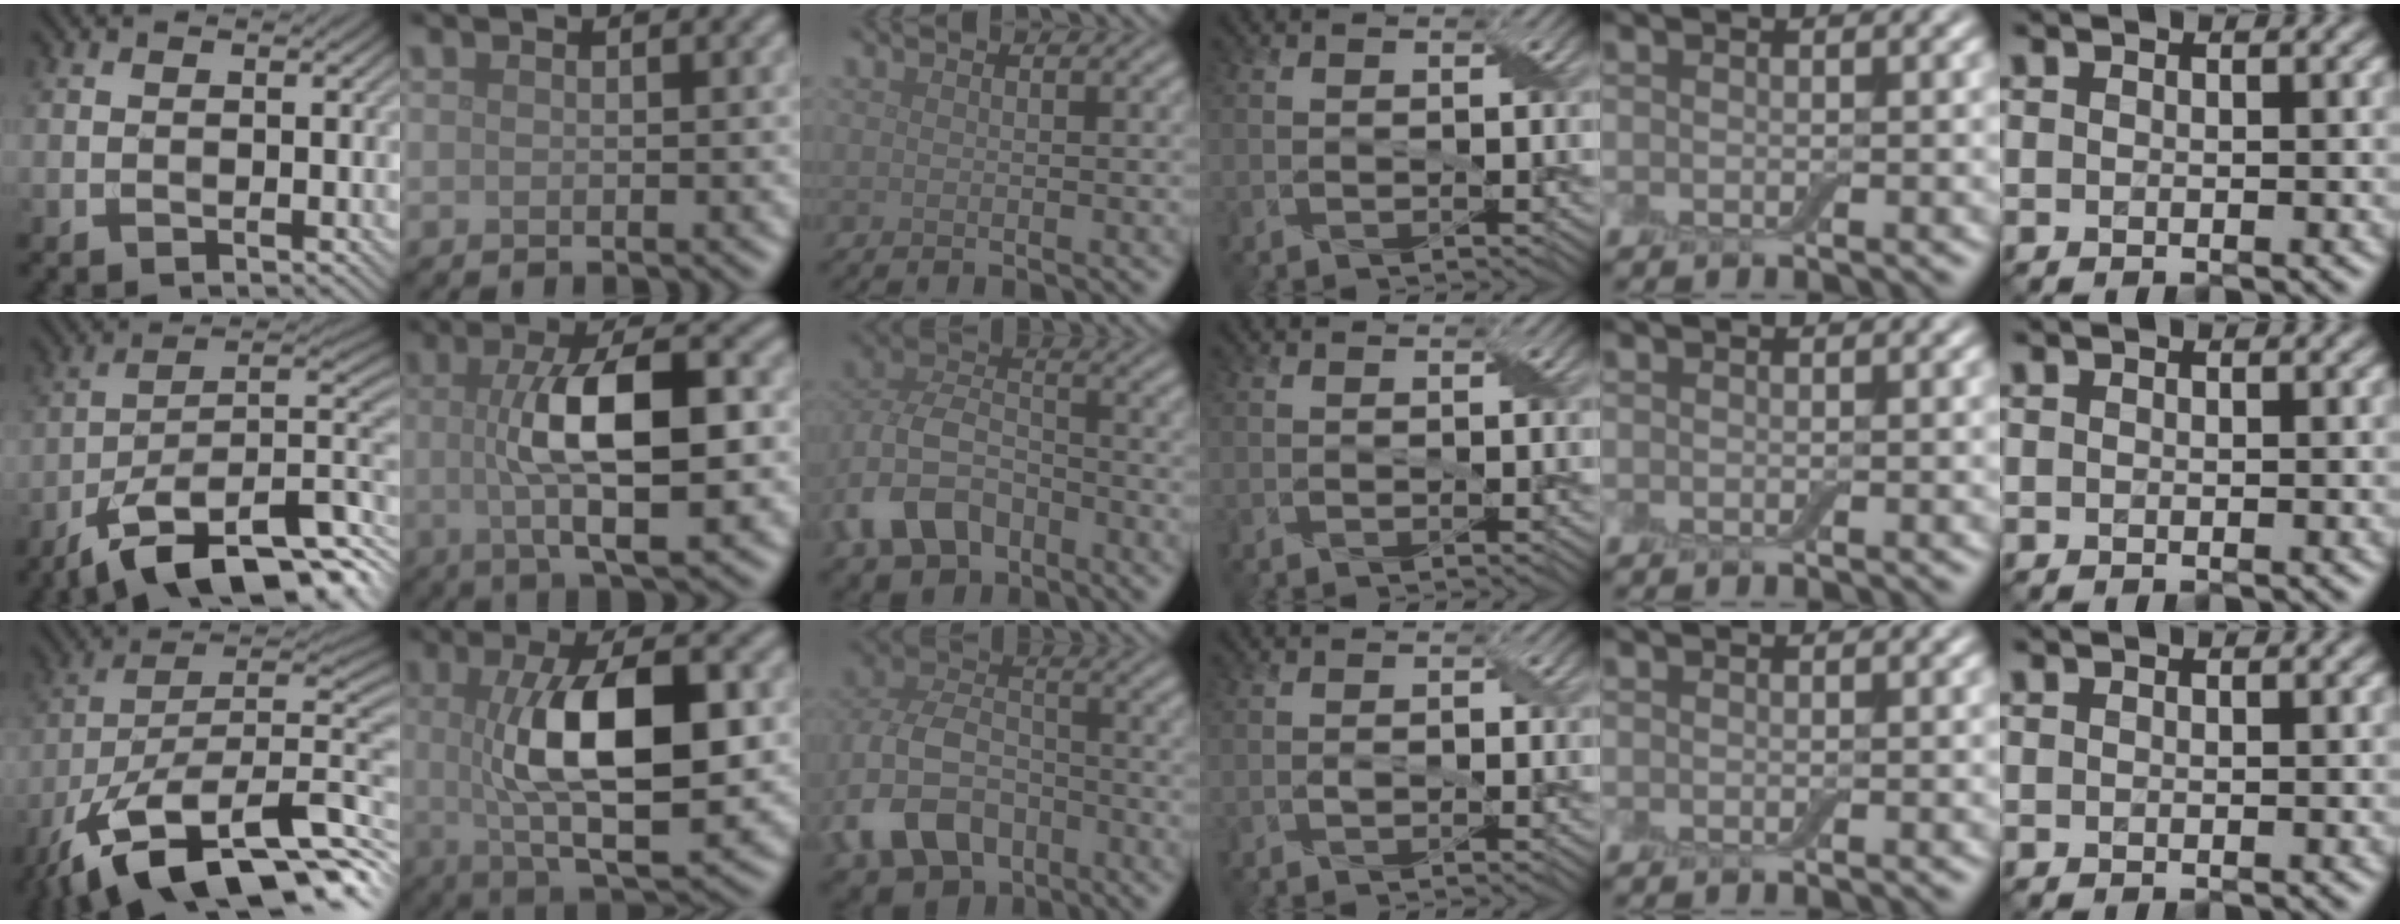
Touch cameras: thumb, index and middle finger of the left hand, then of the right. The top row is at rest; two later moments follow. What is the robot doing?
{"motion": "wrap", "object": "adhesive wrap"}